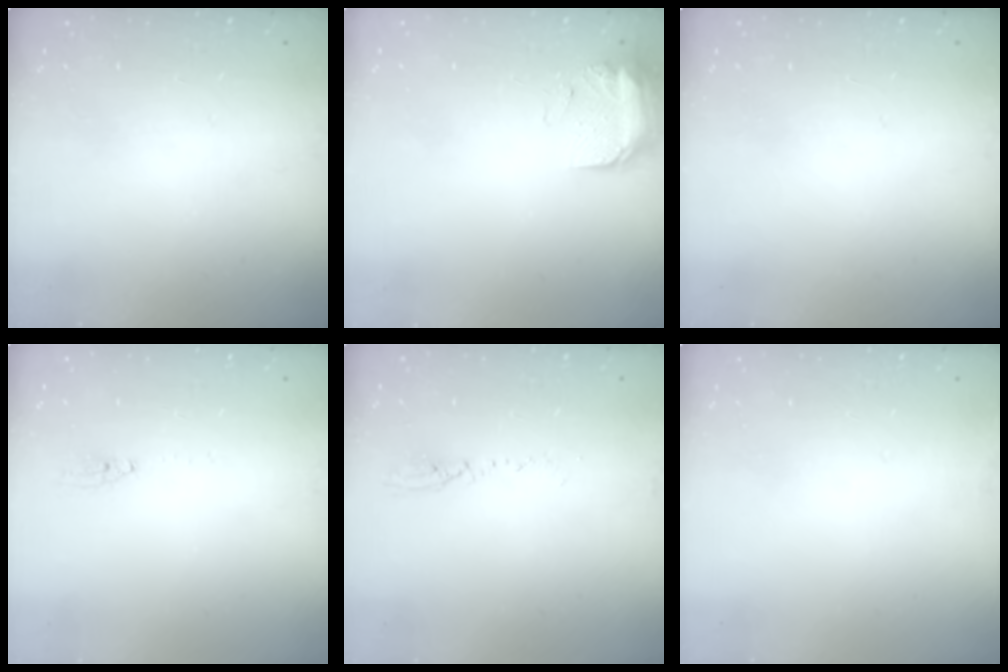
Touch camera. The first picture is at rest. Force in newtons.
{"total": 8.8, "press": 8.7, "slide": 1.2}
{"total": 0.0}
{"total": 2.0, "press": 2.0, "slide": 0.2}
{"total": 3.9, "press": 3.8, "slide": 1.2}
{"total": 2.9, "press": 2.4, "slide": 1.6}